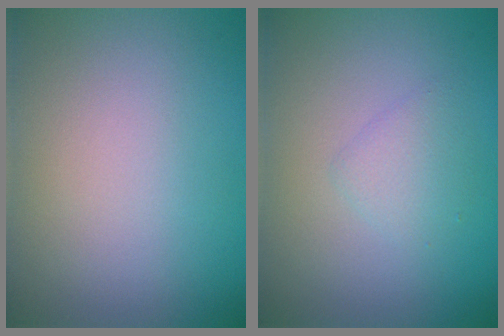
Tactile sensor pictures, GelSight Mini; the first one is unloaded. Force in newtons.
{"total": 1.5, "press": 1.5, "slide": 0.1}